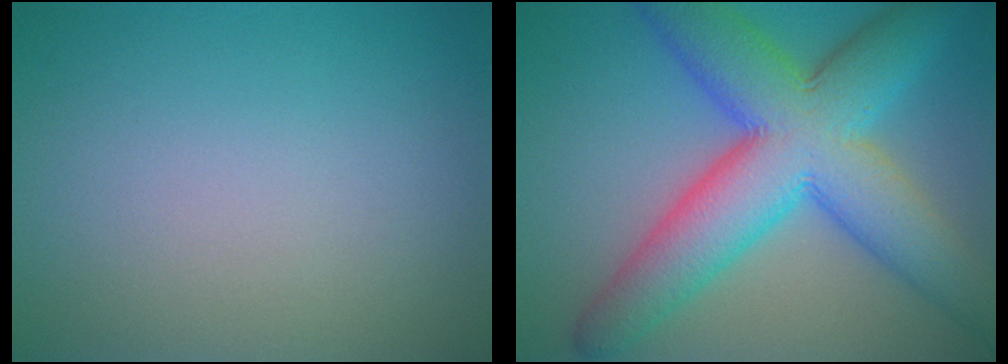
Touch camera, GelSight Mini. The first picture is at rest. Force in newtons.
{"total": 11.3, "press": 11.3, "slide": 0.2}